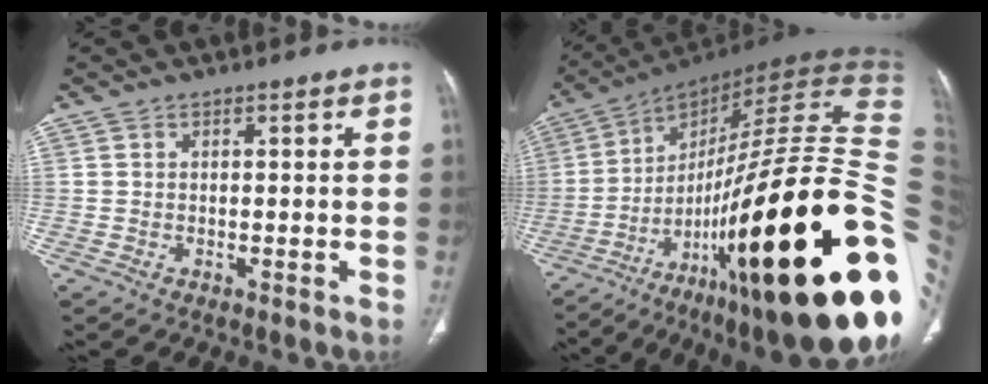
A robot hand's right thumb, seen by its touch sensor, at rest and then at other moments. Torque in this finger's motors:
{"motor_torque": [4.37, 0.64, 2.48, -0.29, 1.05]}